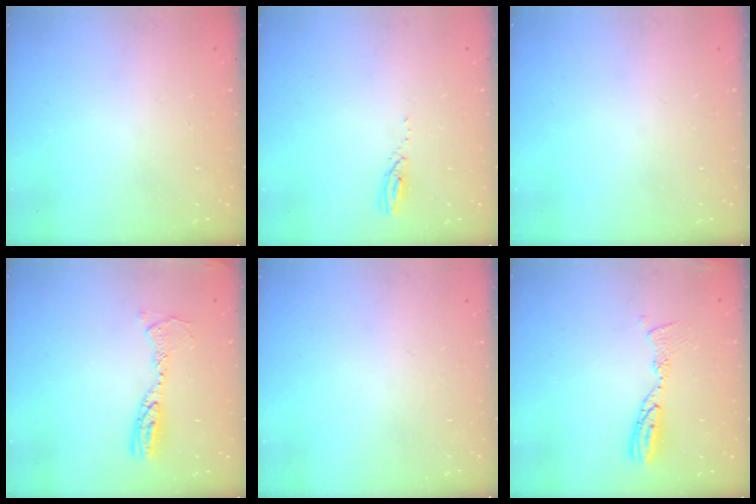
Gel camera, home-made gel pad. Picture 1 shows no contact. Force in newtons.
{"total": 3.0, "press": 3.0, "slide": 0.1}
{"total": 0.0}
{"total": 10.6, "press": 10.6, "slide": 0.9}
{"total": 0.0}
{"total": 9.7, "press": 9.7, "slide": 0.9}